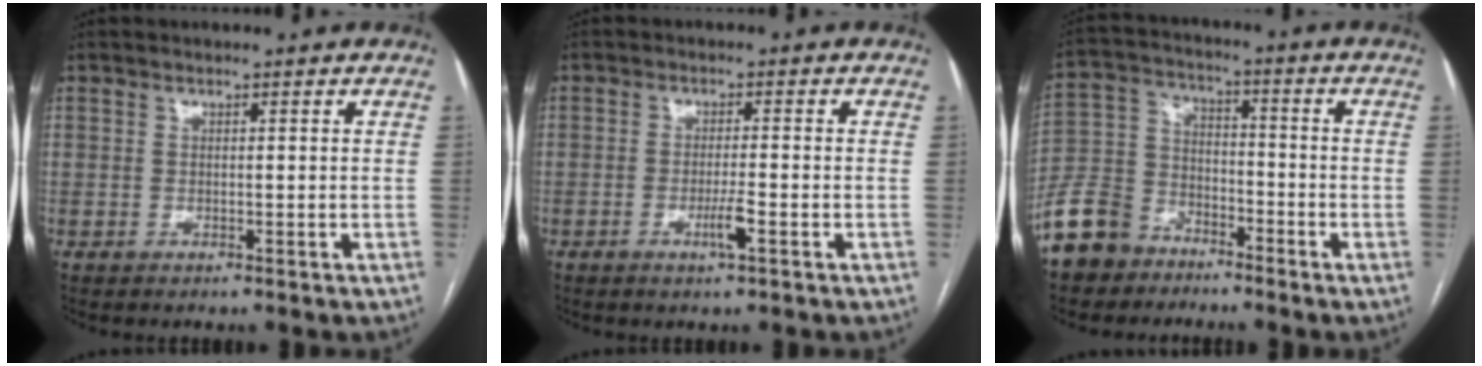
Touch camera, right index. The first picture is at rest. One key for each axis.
{"total": 3.1, "fx": -1.4, "fy": -0.1, "fz": 2.8, "tx": -0.053, "ty": -0.005, "tz": -0.026}
{"total": 10.2, "fx": -7.4, "fy": 6.4, "fz": 2.8, "tx": -0.076, "ty": 0.006, "tz": -0.151}